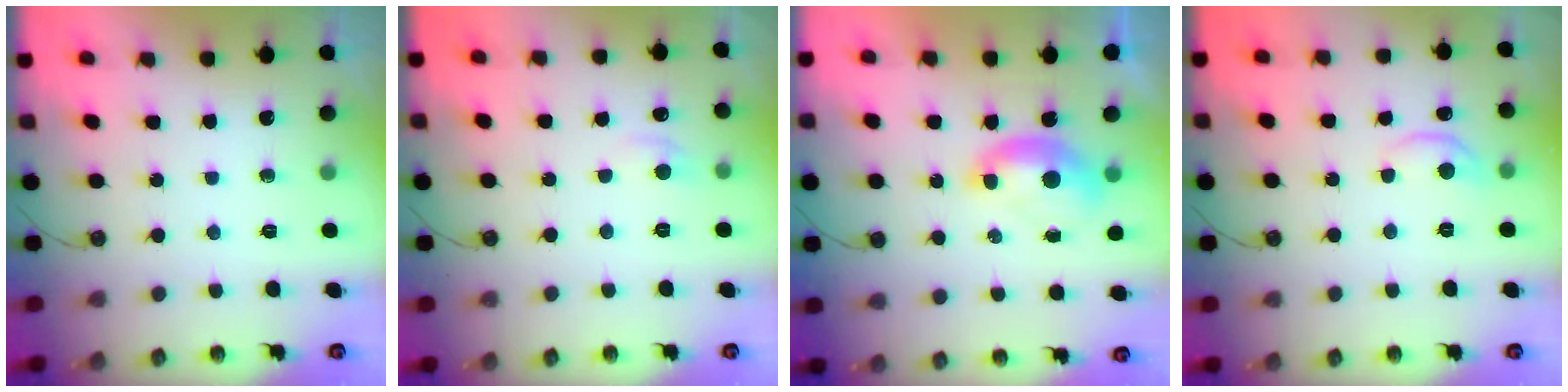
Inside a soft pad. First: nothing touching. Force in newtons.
{"total": 0.8, "press": 0.2, "slide": 0.7}
{"total": 1.5, "press": 1.4, "slide": 0.6}
{"total": 3.0, "press": 2.9, "slide": 0.5}